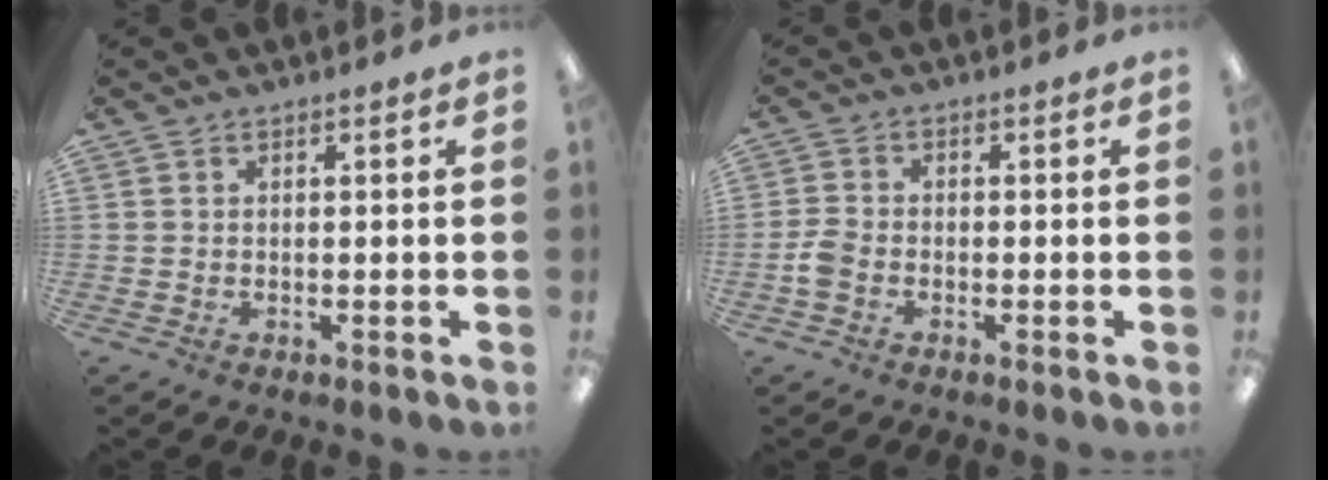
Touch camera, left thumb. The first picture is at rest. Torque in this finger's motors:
{"motor_torque": [-0.05, 0.09, 0.06, -0.05, 0.01]}